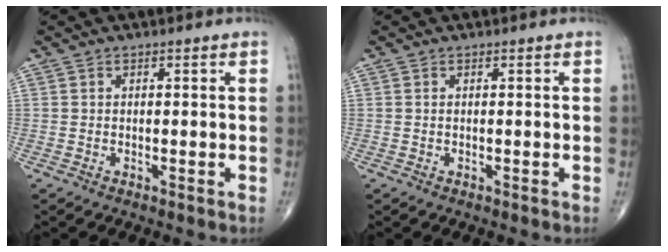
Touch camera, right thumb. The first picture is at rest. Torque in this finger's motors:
{"motor_torque": [0.18, 0.36, -0.33, -0.24, -0.04]}